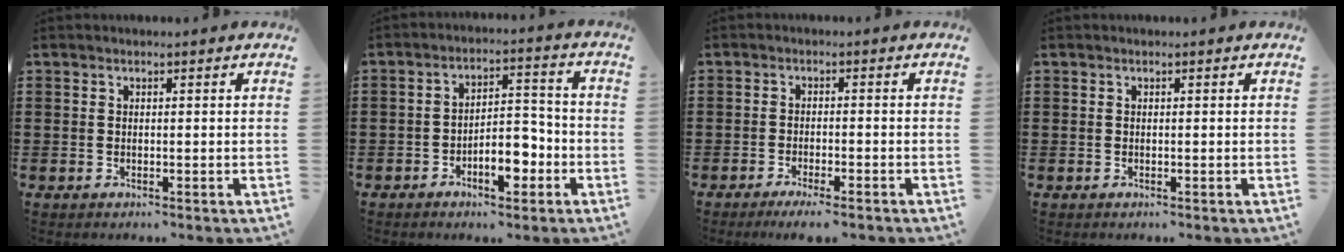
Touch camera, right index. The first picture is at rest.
{"total": 6.7, "force": [-3.5, 2.9, 4.9], "torque": [-0.071, 0.011, -0.063]}
{"total": 2.2, "force": [-1.9, 0.0, 1.1], "torque": [-0.019, 0.002, -0.035]}
{"total": 0.0}